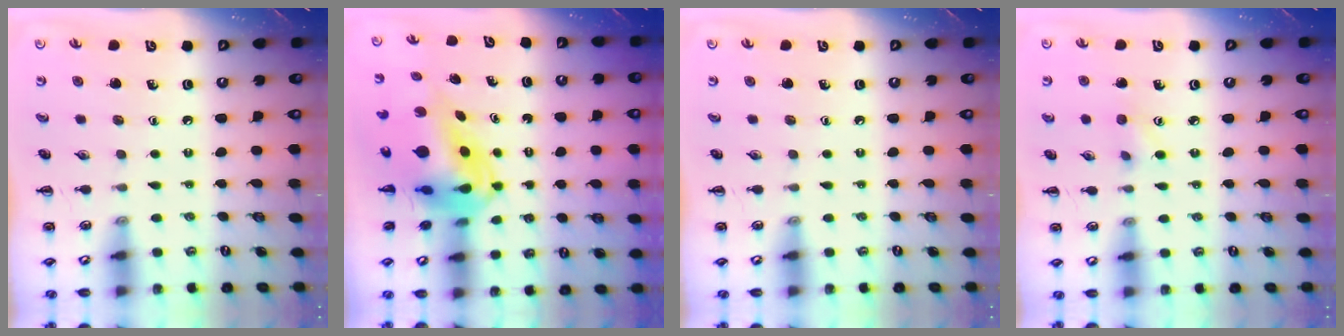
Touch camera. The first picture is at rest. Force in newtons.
{"total": 9.1, "press": 8.7, "slide": 2.6}
{"total": 0.0}
{"total": 3.2, "press": 3.1, "slide": 0.9}